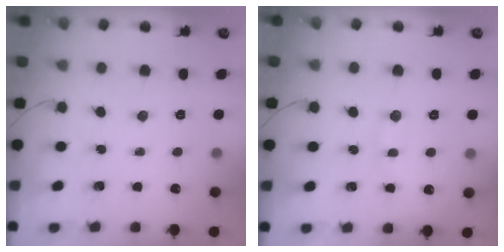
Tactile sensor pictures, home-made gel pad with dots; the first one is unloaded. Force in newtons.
{"total": 8.1, "press": 8.0, "slide": 1.1}